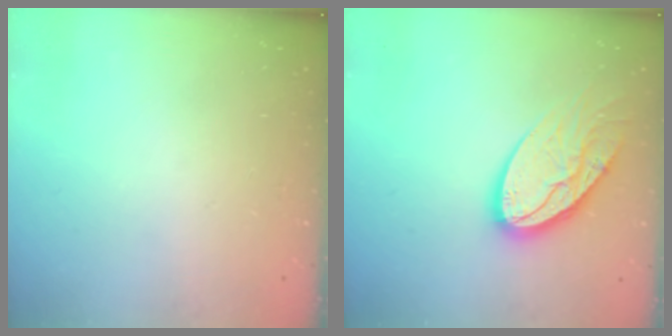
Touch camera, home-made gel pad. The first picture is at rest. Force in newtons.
{"total": 15.6, "press": 15.5, "slide": 1.7}